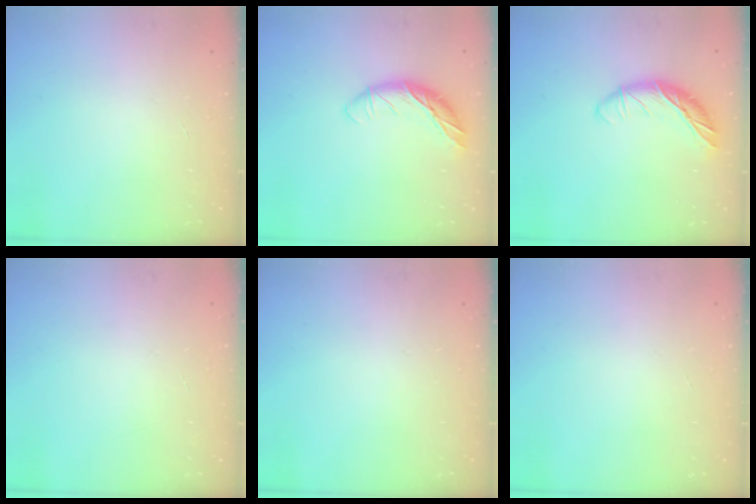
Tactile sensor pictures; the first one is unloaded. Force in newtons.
{"total": 11.1, "press": 11.1, "slide": 0.7}
{"total": 12.4, "press": 12.4, "slide": 0.5}
{"total": 0.0}
{"total": 0.0}
{"total": 0.0}